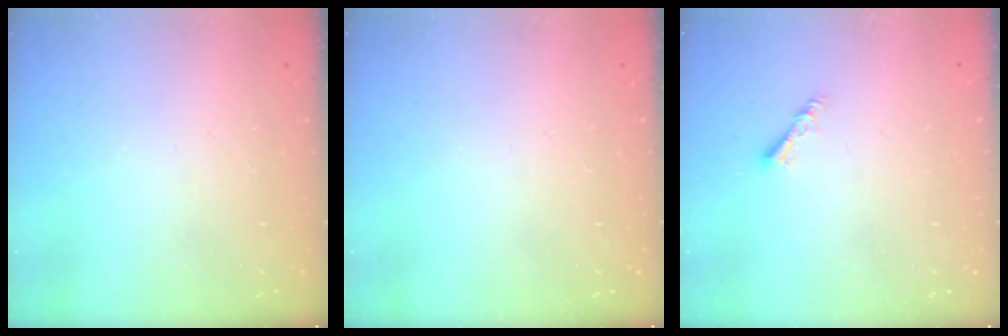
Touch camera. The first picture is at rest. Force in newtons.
{"total": 0.0}
{"total": 3.0, "press": 2.9, "slide": 0.6}